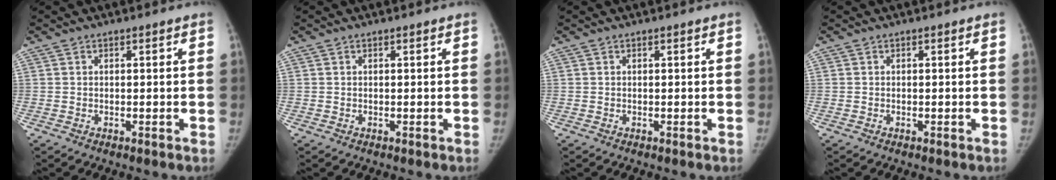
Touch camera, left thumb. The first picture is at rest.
{"total": 0.0}
{"total": 0.0}
{"total": 0.0}